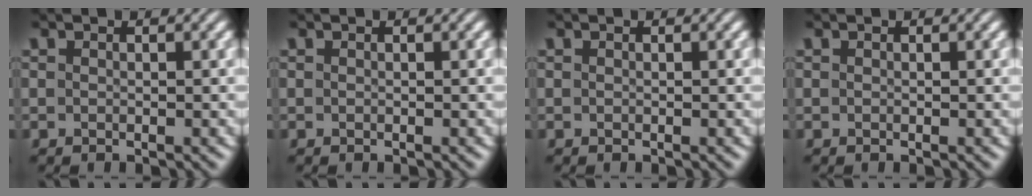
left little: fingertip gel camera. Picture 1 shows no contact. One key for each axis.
{"total": 0.0}
{"total": 0.0}
{"total": 0.0}